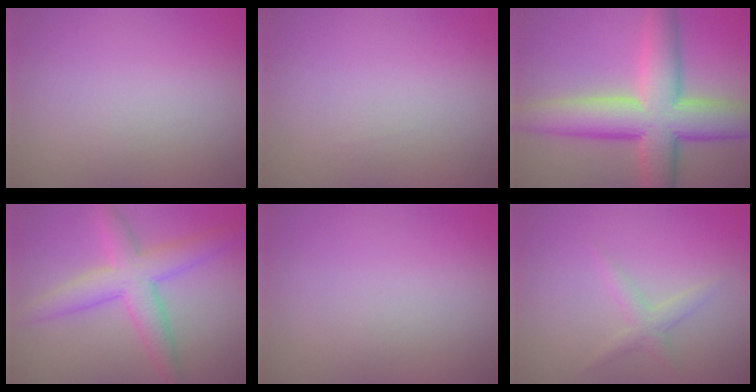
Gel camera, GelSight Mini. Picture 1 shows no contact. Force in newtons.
{"total": 0.0}
{"total": 10.3, "press": 10.3, "slide": 0.3}
{"total": 5.3, "press": 5.3, "slide": 0.1}
{"total": 0.0}
{"total": 1.6, "press": 1.6, "slide": 0.0}